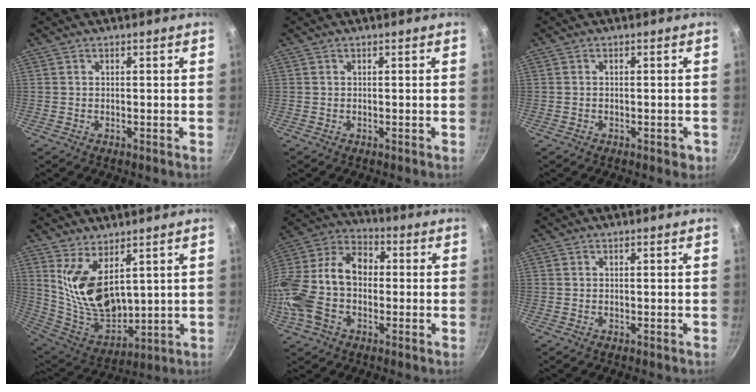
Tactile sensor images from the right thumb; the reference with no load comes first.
{"total": 0.0}
{"total": 2.0, "force": [-0.9, 1.0, 1.4], "torque": [-0.013, 0.011, -0.006]}
{"total": 13.3, "force": [5.5, 6.9, 10.0], "torque": [-0.167, -0.069, 0.128]}
{"total": 21.3, "force": [-2.5, 14.6, 15.2], "torque": [-0.296, 0.051, -0.061]}
{"total": 0.0}